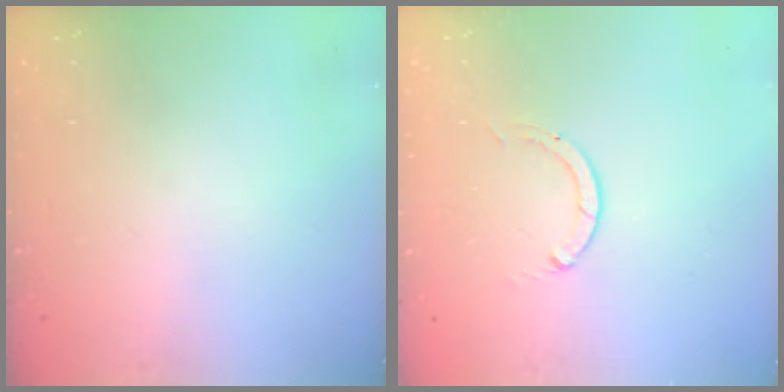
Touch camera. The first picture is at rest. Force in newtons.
{"total": 0.0}